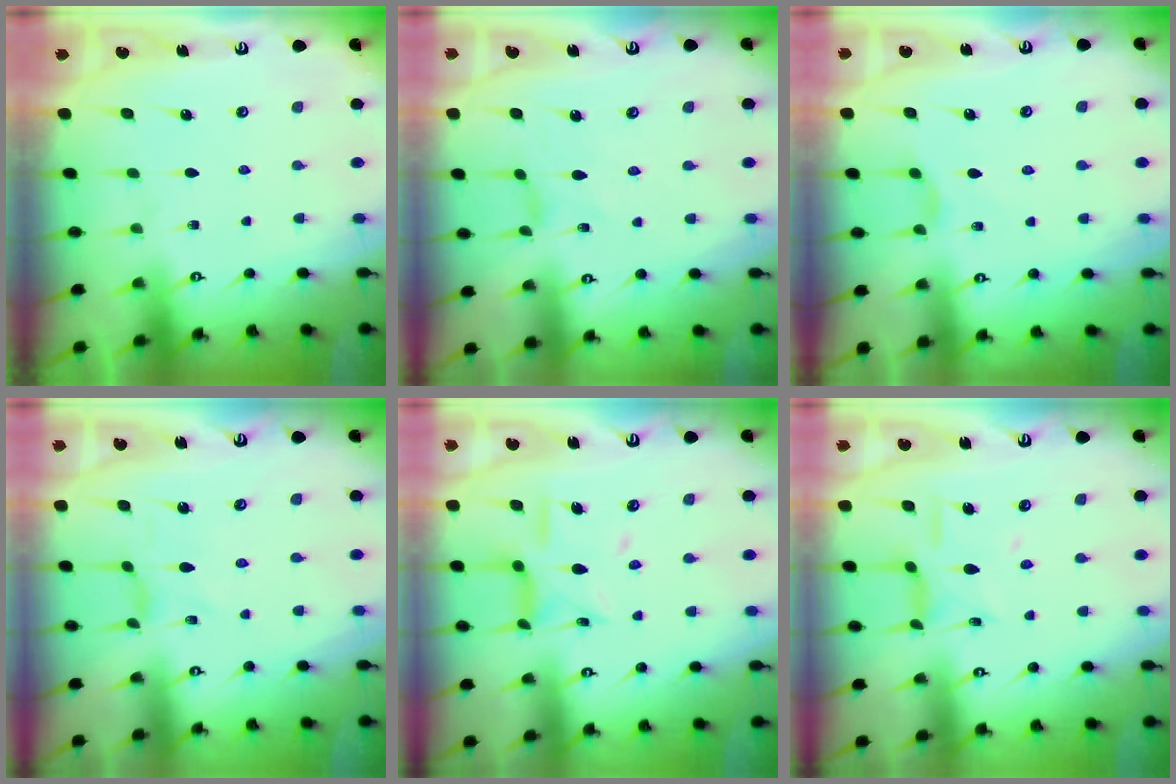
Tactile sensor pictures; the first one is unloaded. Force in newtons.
{"total": 0.0}
{"total": 3.0, "press": 2.9, "slide": 0.5}
{"total": 0.0}
{"total": 12.1, "press": 12.1, "slide": 0.8}
{"total": 10.6, "press": 10.5, "slide": 0.7}